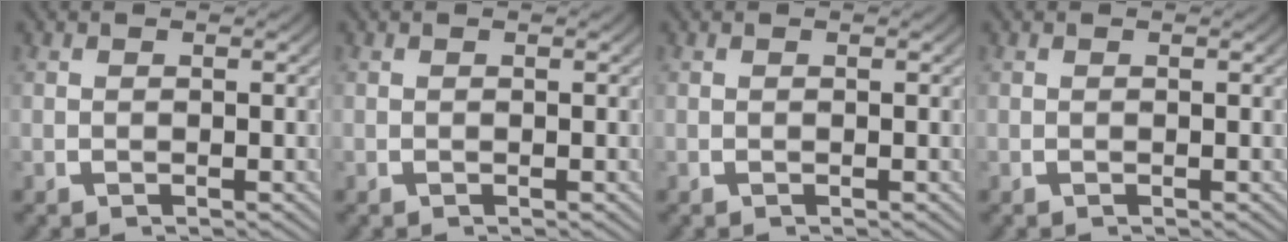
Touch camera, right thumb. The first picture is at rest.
{"total": 0.0}
{"total": 0.0}
{"total": 0.0}